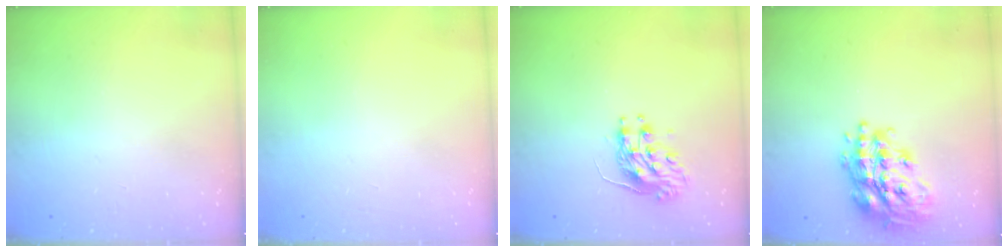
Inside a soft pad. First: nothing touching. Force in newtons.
{"total": 0.0}
{"total": 9.3, "press": 9.3, "slide": 0.8}
{"total": 21.0, "press": 20.9, "slide": 1.5}